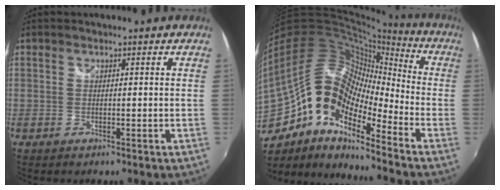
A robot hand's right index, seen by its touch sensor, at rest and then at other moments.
{"total": 19.1, "force": [-8.6, 8.8, 14.6], "torque": [-0.248, -0.009, -0.177]}